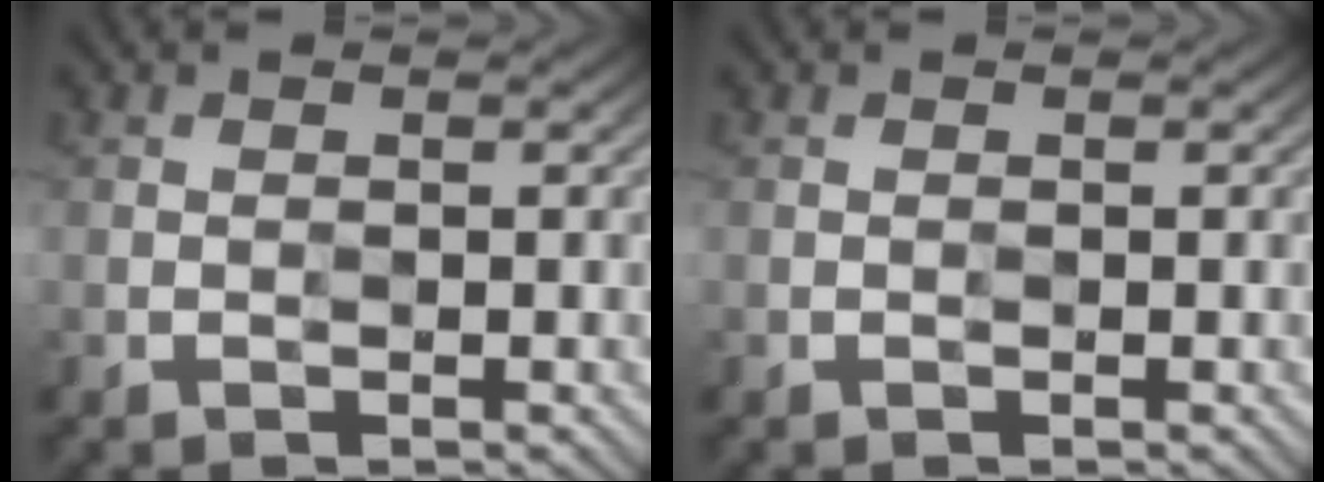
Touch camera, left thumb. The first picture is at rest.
{"total": 0.0}